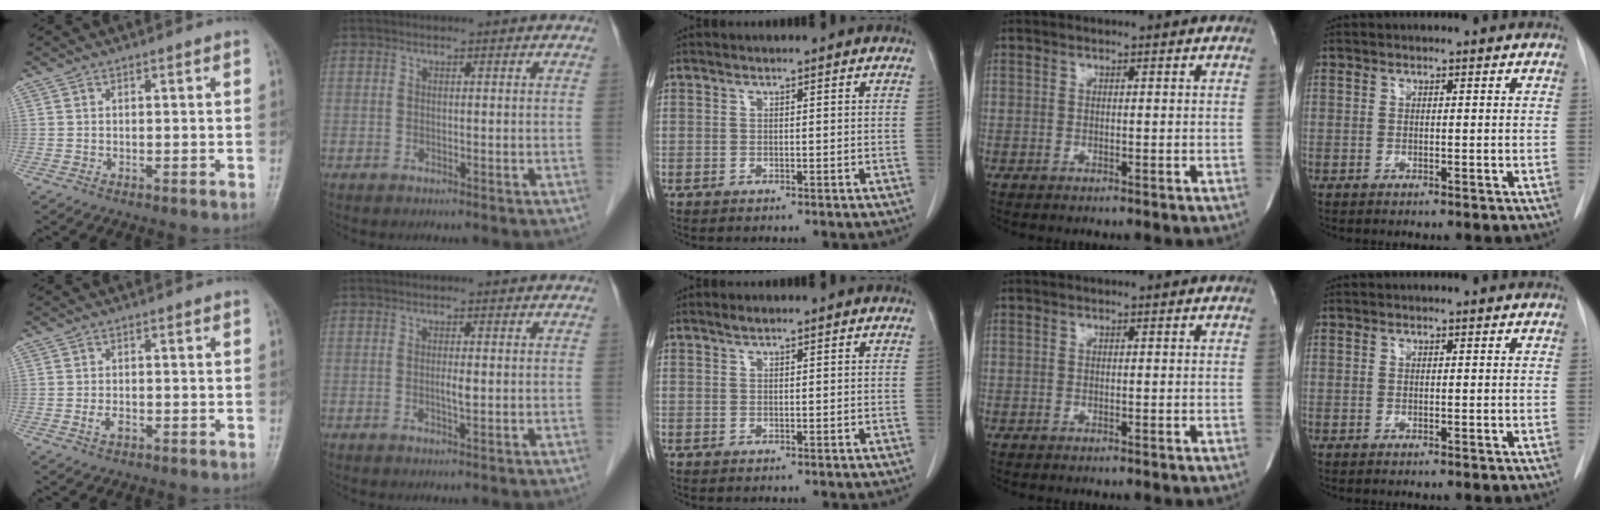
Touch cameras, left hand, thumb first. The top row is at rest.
{"thumb": {"total": 2.1, "force": [-0.8, 1.2, 1.6], "torque": [-0.032, 0.005, -0.014]}, "index": {"total": 1.3, "force": [0.0, 0.2, 1.3], "torque": [-0.026, -0.001, -0.001]}, "middle": {"total": 0.8, "force": [0.7, 0.1, 0.4], "torque": [-0.014, 0.003, 0.015]}}